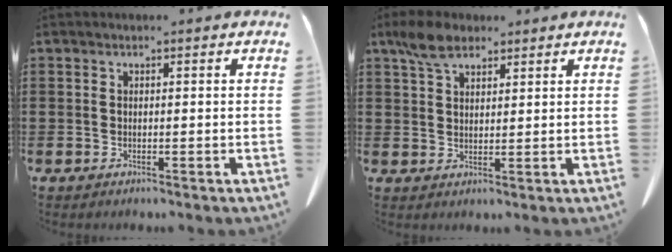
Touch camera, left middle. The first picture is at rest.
{"total": 5.0, "force": [3.4, 2.5, 2.7], "torque": [-0.055, 0.004, 0.062]}